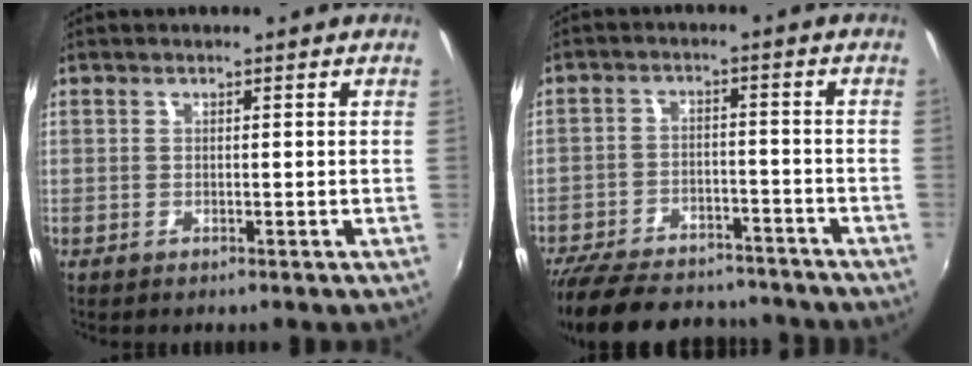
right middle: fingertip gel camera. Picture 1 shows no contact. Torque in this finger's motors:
{"motor_torque": [0.93, -1.21, 0.41, 0.14]}